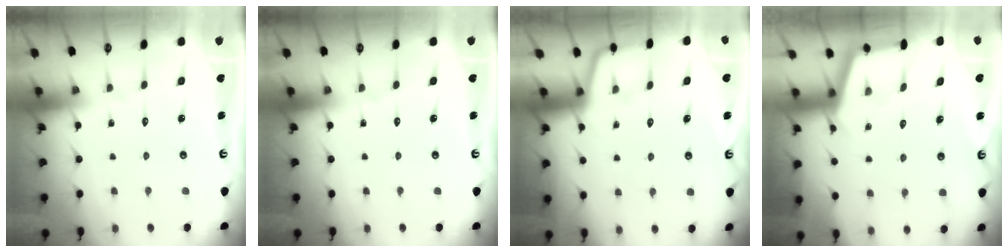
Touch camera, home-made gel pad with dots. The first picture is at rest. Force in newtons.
{"total": 0.0}
{"total": 3.4, "press": 3.4, "slide": 0.6}
{"total": 2.8, "press": 2.8, "slide": 0.3}